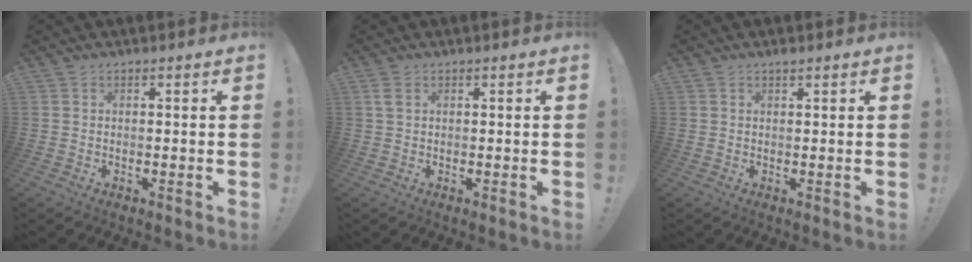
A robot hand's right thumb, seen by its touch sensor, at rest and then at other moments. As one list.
[{"total": 2.0, "force": [1.1, 1.0, 1.3], "torque": [-0.020, 0.000, 0.018]}, {"total": 0.9, "force": [0.8, -0.3, 0.2], "torque": [-0.001, -0.004, 0.014]}]